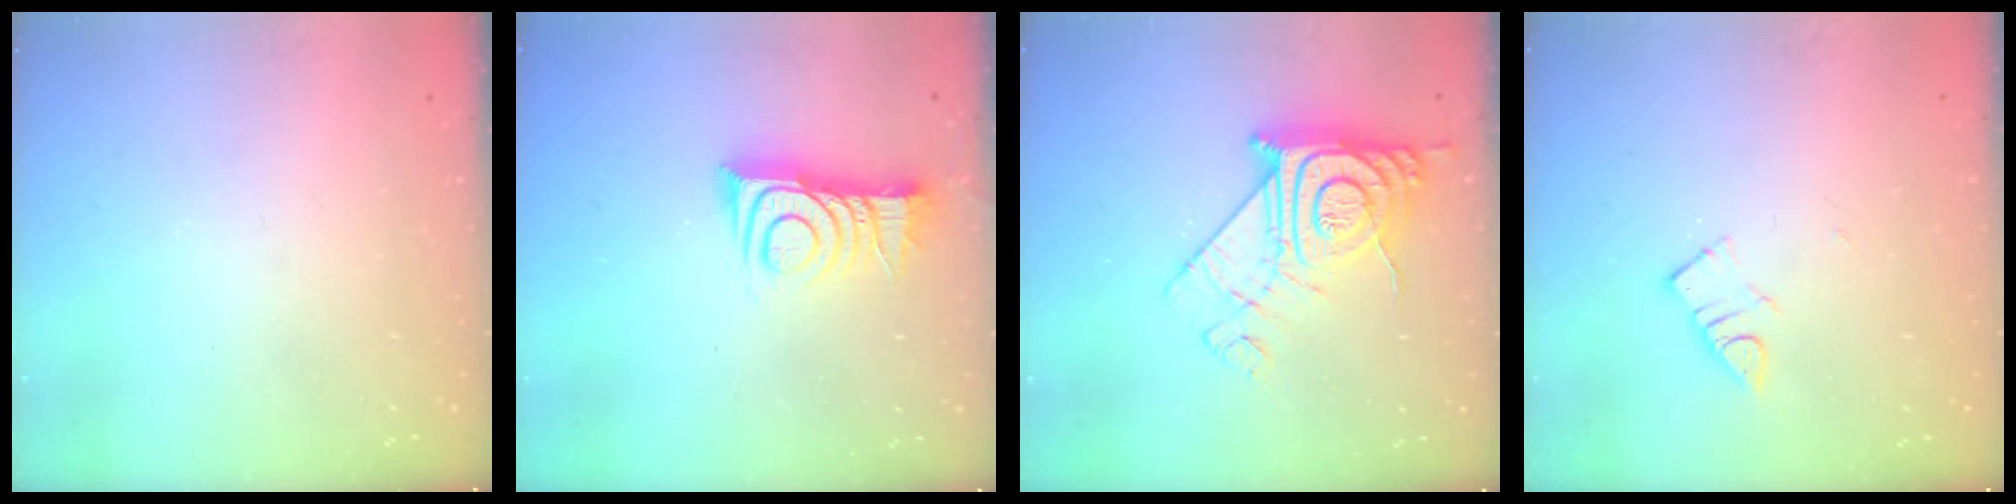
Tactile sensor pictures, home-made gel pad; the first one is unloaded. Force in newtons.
{"total": 11.2, "press": 11.2, "slide": 0.5}
{"total": 16.0, "press": 15.9, "slide": 1.3}
{"total": 4.2, "press": 4.2, "slide": 0.6}